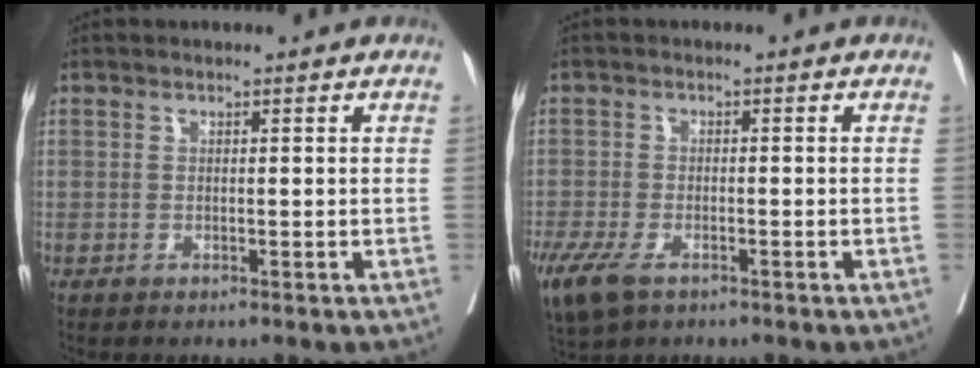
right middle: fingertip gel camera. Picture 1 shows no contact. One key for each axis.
{"total": 9.1, "fx": -5.6, "fy": 4.3, "fz": 5.9, "tx": -0.131, "ty": -0.018, "tz": -0.092}